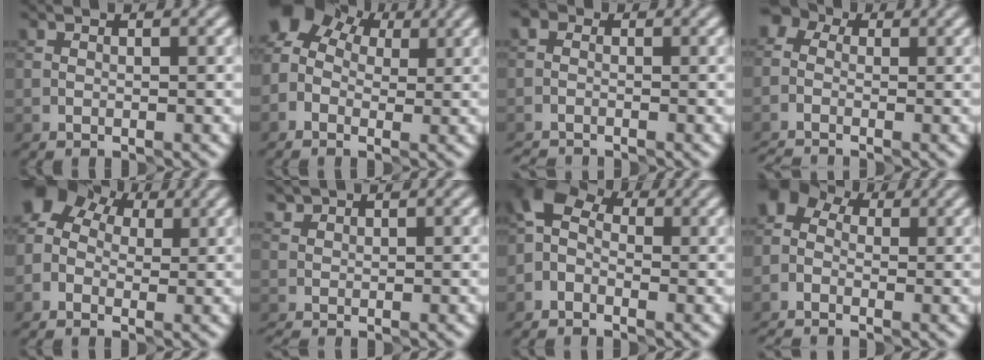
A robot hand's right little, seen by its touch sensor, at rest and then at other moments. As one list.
[{"total": 8.2, "force": [2.0, 5.8, 5.5], "torque": [-0.104, 0.044, 0.014]}, {"total": 1.8, "force": [-1.7, 0.7, 0.3], "torque": [-0.001, -0.006, -0.034]}, {"total": 3.2, "force": [-2.0, 2.1, 1.4], "torque": [-0.024, 0.002, -0.040]}, {"total": 7.3, "force": [1.6, 5.3, 4.8], "torque": [-0.094, 0.038, 0.007]}, {"total": 0.0}, {"total": 4.5, "force": [-0.1, 3.2, 3.1], "torque": [-0.058, 0.027, -0.017]}, {"total": 3.5, "force": [-1.3, 2.7, 1.8], "torque": [-0.036, 0.006, -0.028]}]